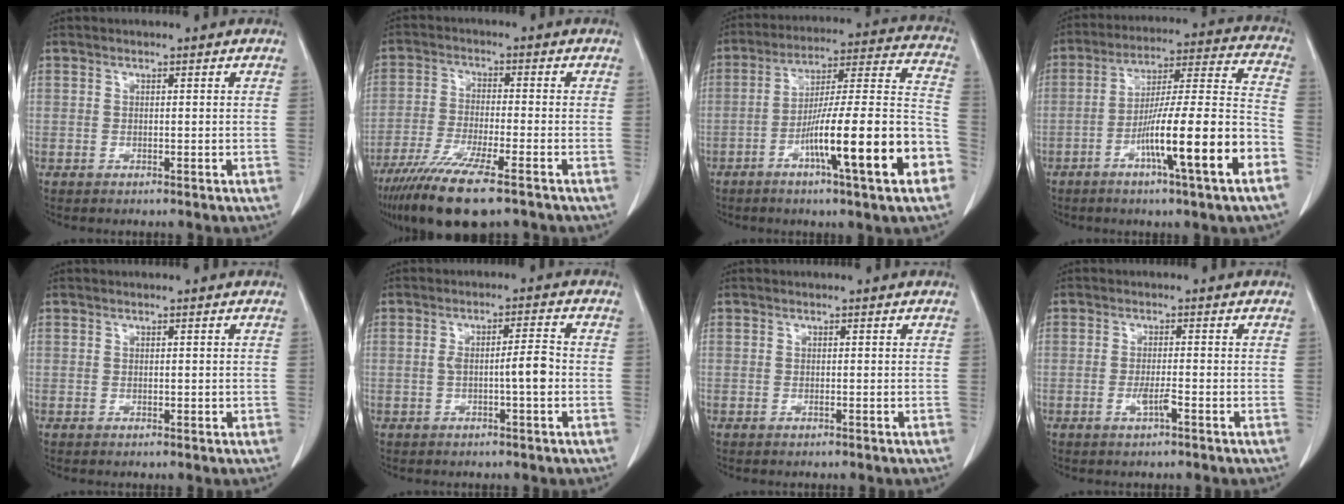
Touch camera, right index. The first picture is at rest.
{"total": 12.7, "force": [-9.0, 1.3, 8.9], "torque": [-0.165, -0.035, -0.151]}
{"total": 20.2, "force": [-8.0, 0.9, 18.5], "torque": [-0.255, 0.005, -0.125]}
{"total": 17.5, "force": [-7.4, 0.1, 15.9], "torque": [-0.255, 0.000, -0.116]}
{"total": 0.6, "force": [0.0, 0.4, 0.5], "torque": [-0.007, 0.000, 0.005]}
{"total": 4.4, "force": [-0.9, 0.2, 4.3], "torque": [-0.072, 0.010, -0.012]}
{"total": 0.0}
{"total": 2.3, "force": [-1.0, -0.1, 2.0], "torque": [-0.041, -0.004, -0.019]}